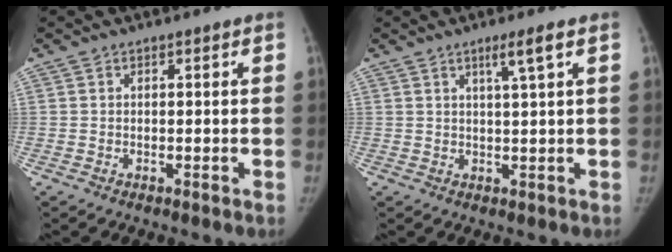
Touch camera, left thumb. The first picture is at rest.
{"total": 3.6, "force": [1.8, -0.4, 3.1], "torque": [-0.060, -0.009, 0.035]}